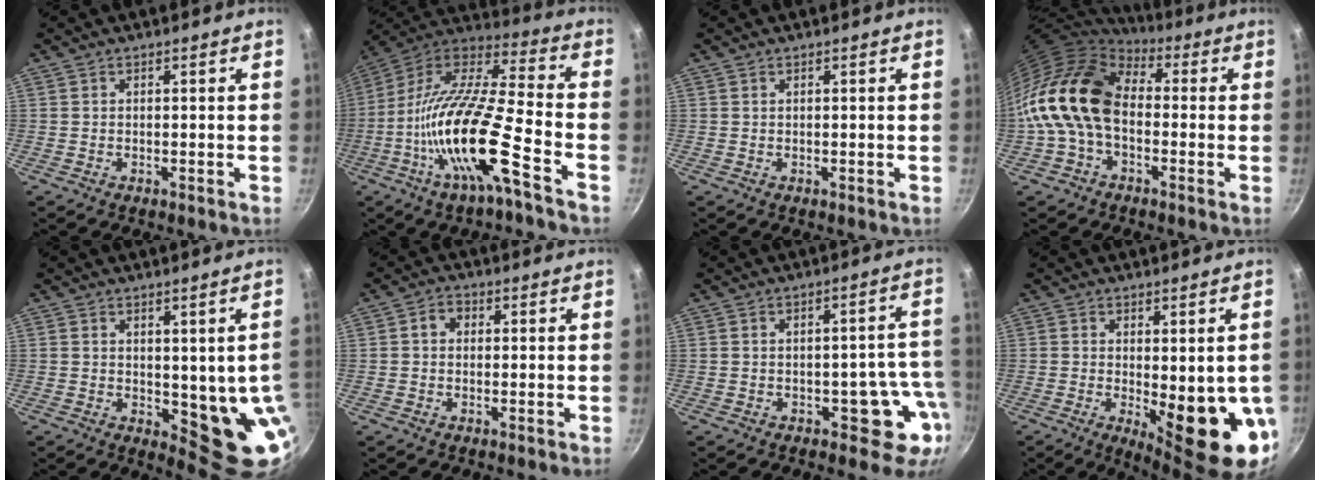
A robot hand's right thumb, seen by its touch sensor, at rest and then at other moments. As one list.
[{"total": 21.4, "force": [-8.7, 4.7, 19.0], "torque": [-0.333, 0.046, -0.180]}, {"total": 0.0}, {"total": 16.2, "force": [-0.6, 11.0, 11.9], "torque": [-0.199, 0.034, -0.028]}, {"total": 10.4, "force": [0.2, 4.1, 9.6], "torque": [-0.091, -0.023, 0.012]}, {"total": 2.9, "force": [0.3, 2.4, 1.7], "torque": [-0.020, 0.007, -0.001]}, {"total": 8.5, "force": [-3.1, 5.0, 6.1], "torque": [-0.011, 0.036, -0.032]}, {"total": 14.5, "force": [-2.1, 4.8, 13.5], "torque": [-0.158, -0.024, -0.014]}]